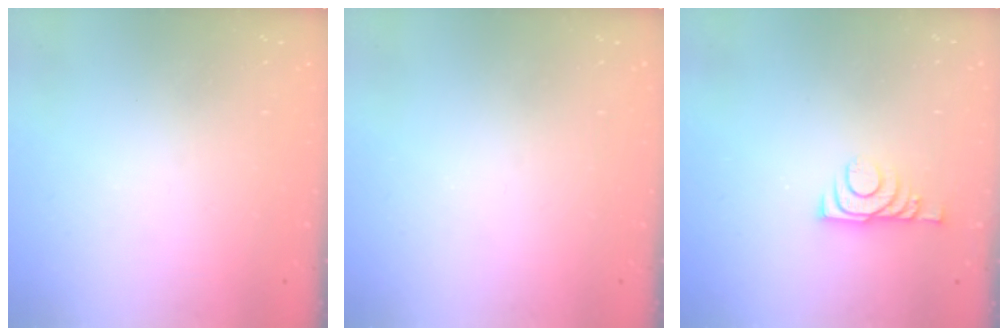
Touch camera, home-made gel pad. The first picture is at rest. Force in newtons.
{"total": 0.0}
{"total": 6.7, "press": 6.7, "slide": 0.7}